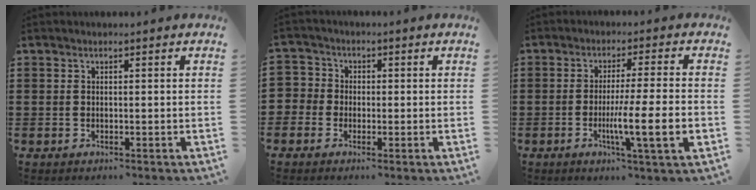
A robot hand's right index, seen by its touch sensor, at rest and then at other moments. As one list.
[{"total": 2.7, "force": [-1.0, 2.4, 0.1], "torque": [-0.017, 0.006, -0.026]}, {"total": 8.4, "force": [-2.1, -0.2, 8.1], "torque": [-0.141, -0.018, -0.037]}]